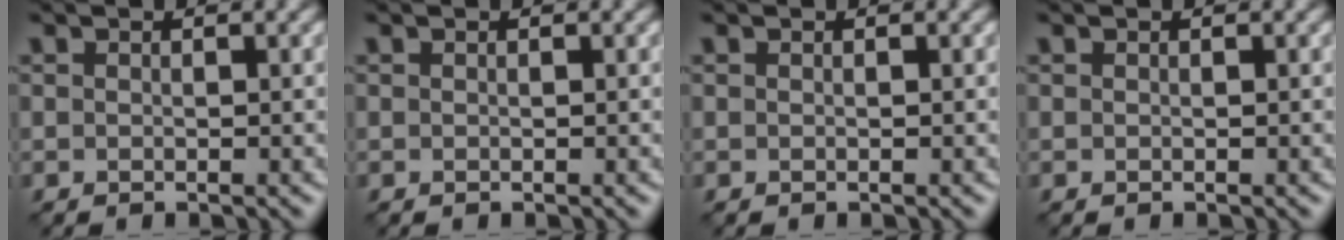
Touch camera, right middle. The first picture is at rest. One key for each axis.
{"total": 0.0}
{"total": 0.0}
{"total": 0.0}